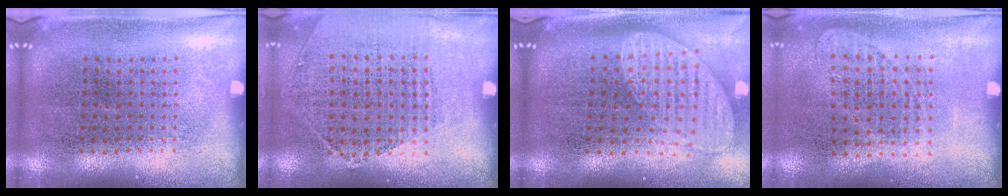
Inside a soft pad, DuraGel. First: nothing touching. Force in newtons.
{"total": 1.2, "press": 1.0, "slide": 0.7}
{"total": 2.0, "press": 1.5, "slide": 1.2}
{"total": 0.9, "press": 0.8, "slide": 0.4}